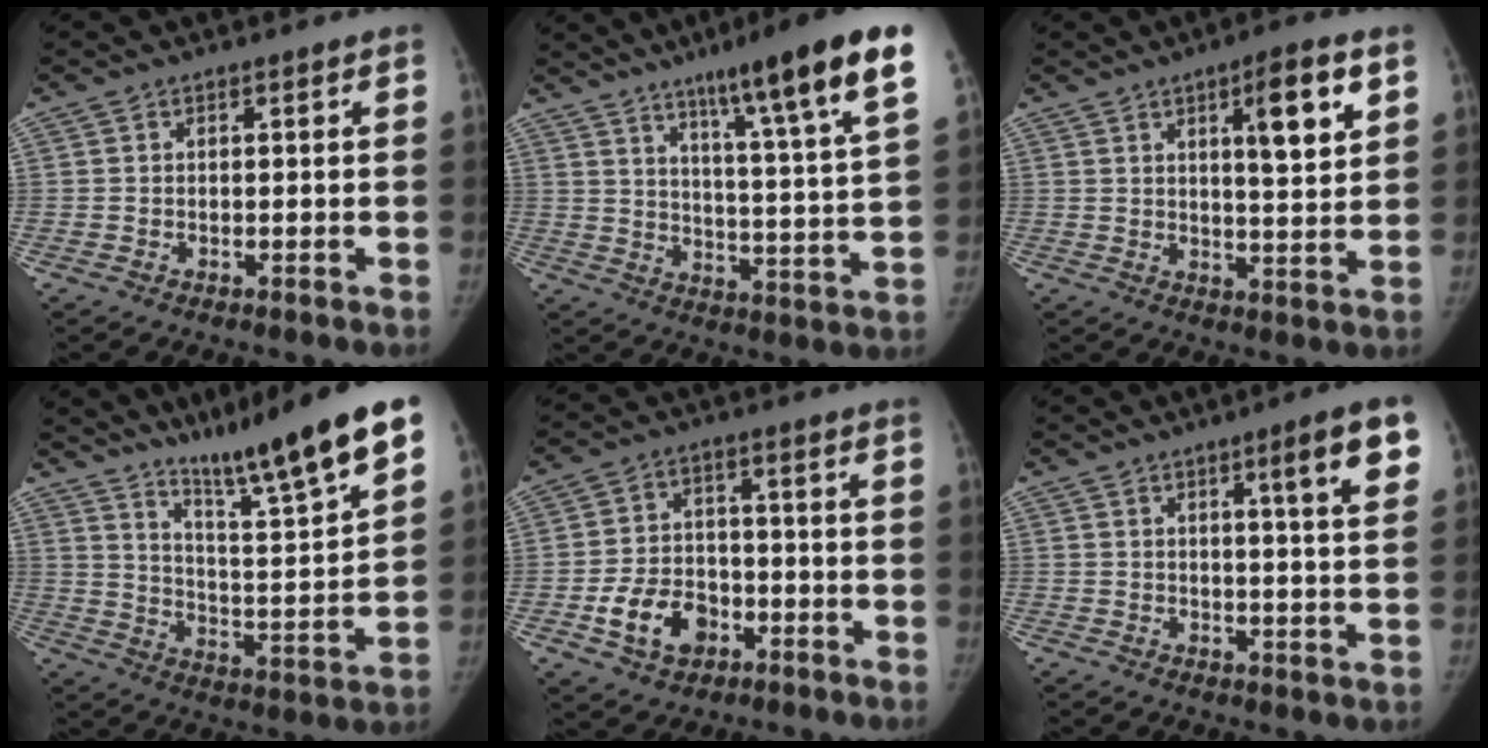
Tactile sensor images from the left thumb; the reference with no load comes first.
{"total": 20.0, "force": [12.3, 1.3, 15.7], "torque": [-0.209, -0.046, 0.175]}
{"total": 10.2, "force": [4.5, 2.2, 8.9], "torque": [-0.119, -0.022, 0.065]}
{"total": 20.7, "force": [15.1, 1.4, 14.1], "torque": [-0.187, -0.072, 0.244]}
{"total": 10.0, "force": [-4.2, 7.3, 5.4], "torque": [-0.072, 0.026, -0.069]}
{"total": 9.1, "force": [4.3, 0.6, 8.0], "torque": [-0.101, -0.019, 0.056]}